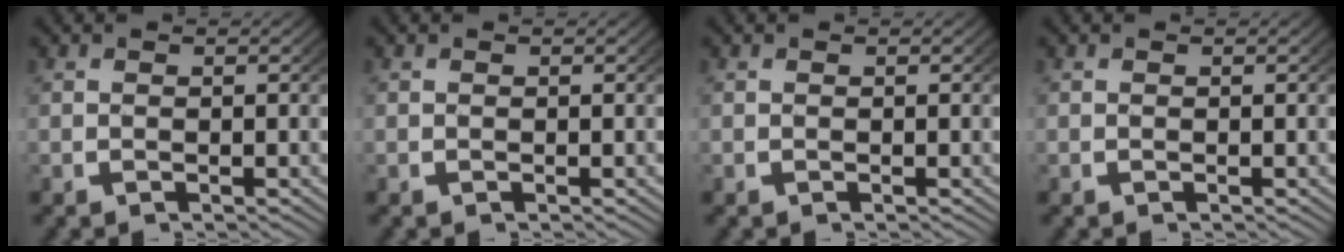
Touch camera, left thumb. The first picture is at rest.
{"total": 0.0}
{"total": 0.0}
{"total": 0.0}